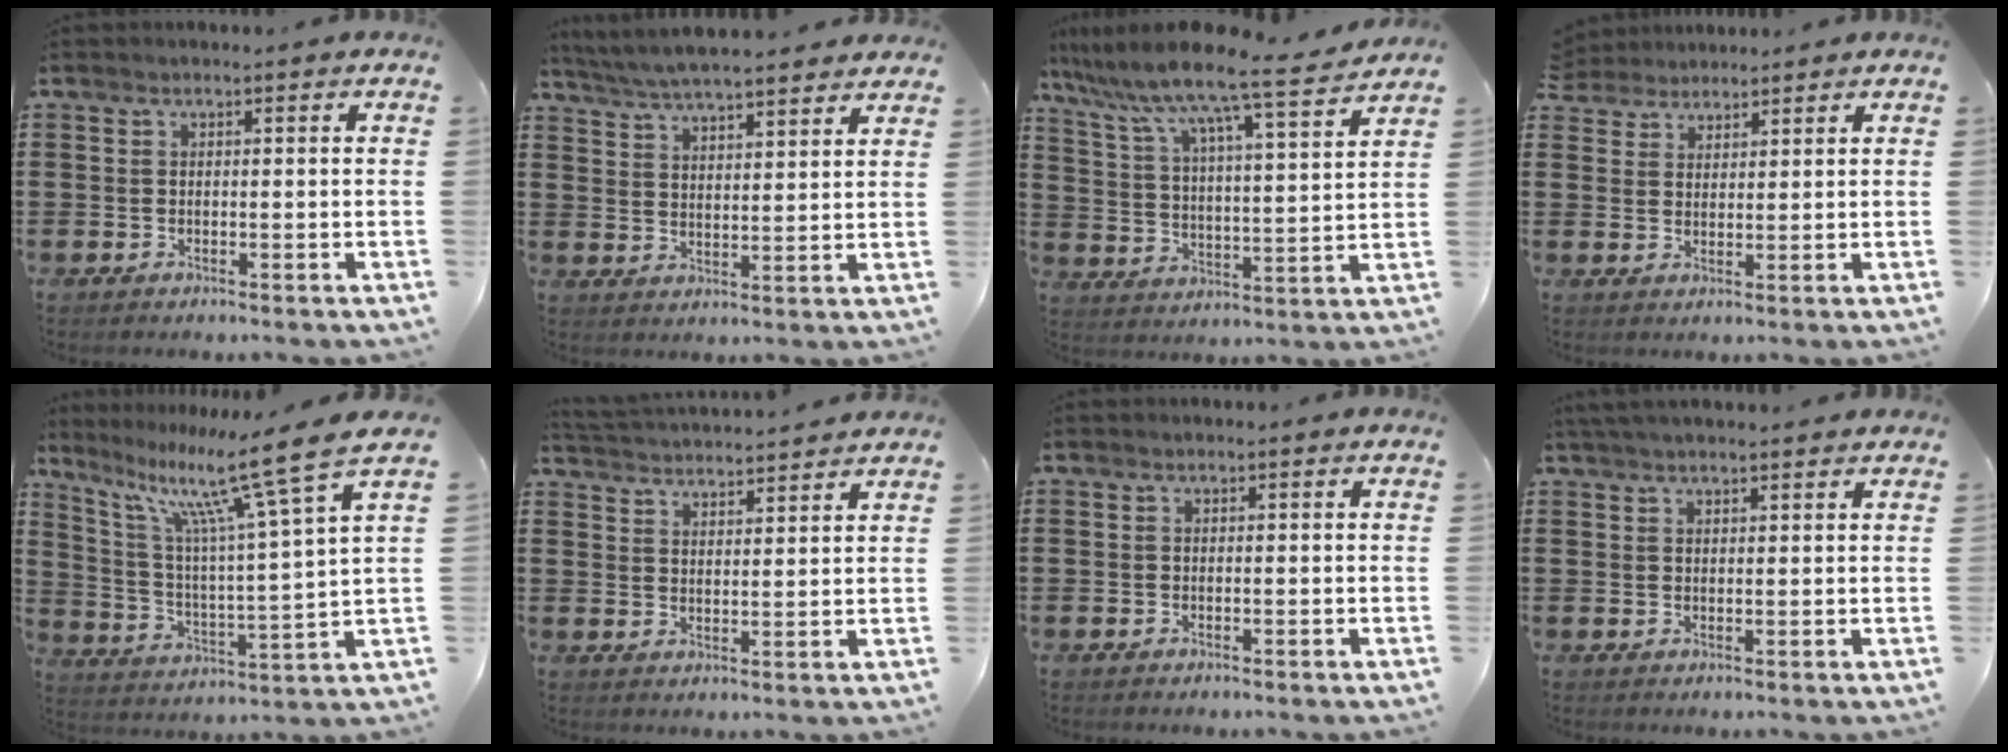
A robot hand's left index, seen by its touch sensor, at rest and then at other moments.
{"total": 5.4, "force": [5.2, 0.2, 1.4], "torque": [-0.047, -0.022, 0.092]}
{"total": 8.7, "force": [7.7, -0.3, 3.9], "torque": [-0.108, -0.057, 0.121]}
{"total": 2.8, "force": [2.5, 1.1, -0.4], "torque": [-0.005, 0.002, 0.048]}
{"total": 13.2, "force": [9.2, 0.6, 9.5], "torque": [-0.199, -0.050, 0.140]}
{"total": 3.1, "force": [3.0, -0.4, -0.1], "torque": [-0.011, -0.022, 0.052]}
{"total": 0.0}
{"total": 2.3, "force": [2.1, 0.1, 0.9], "torque": [-0.022, 0.003, 0.039]}